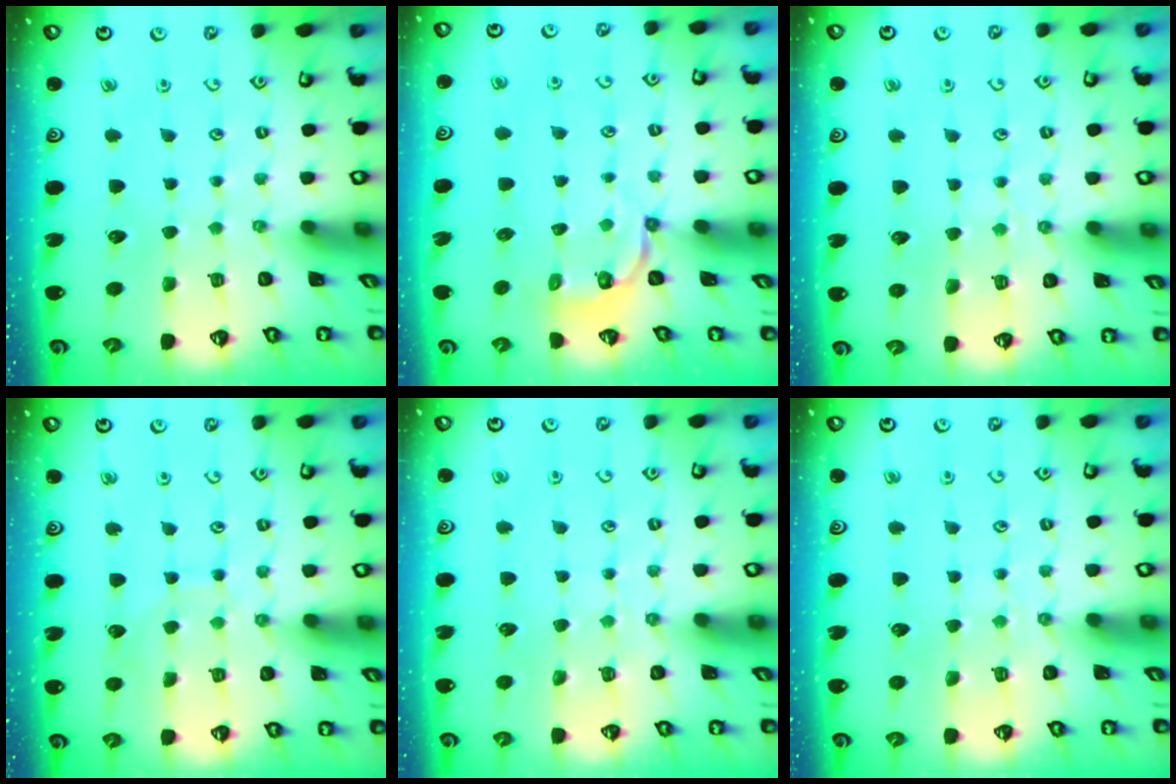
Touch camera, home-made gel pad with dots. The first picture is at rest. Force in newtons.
{"total": 3.9, "press": 2.8, "slide": 2.7}
{"total": 2.8, "press": 2.8, "slide": 0.3}
{"total": 6.3, "press": 6.3, "slide": 0.1}
{"total": 4.3, "press": 4.3, "slide": 0.4}
{"total": 2.8, "press": 2.8, "slide": 0.3}